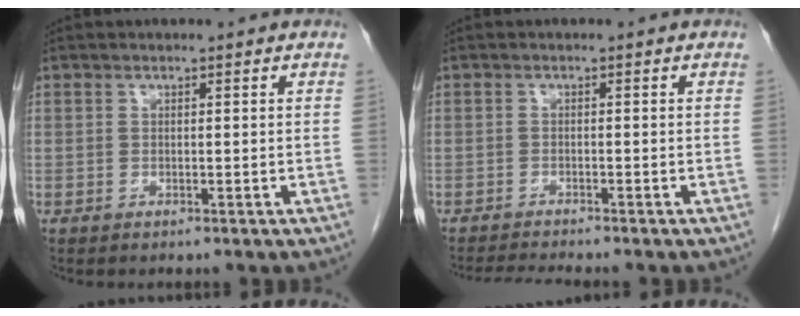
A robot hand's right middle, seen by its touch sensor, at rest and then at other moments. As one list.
[{"total": 4.0, "force": [-3.8, -0.5, 1.3], "torque": [-0.022, -0.015, -0.062]}]